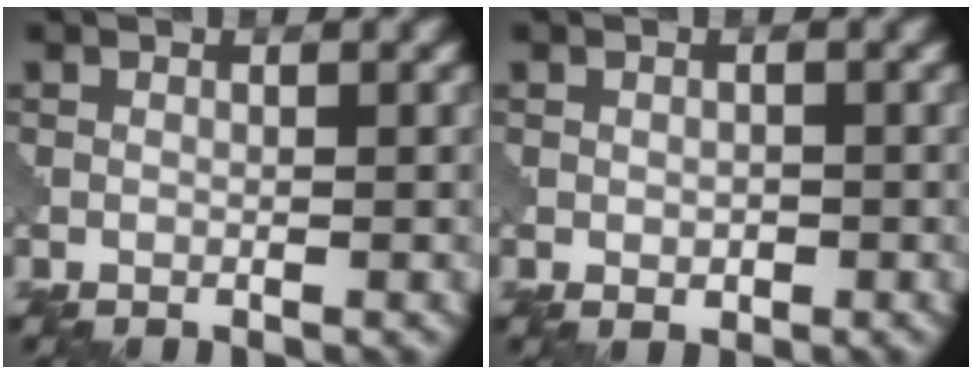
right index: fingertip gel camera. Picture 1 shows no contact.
{"total": 1.0, "force": [-0.2, 0.7, 0.7], "torque": [-0.010, -0.001, -0.003]}